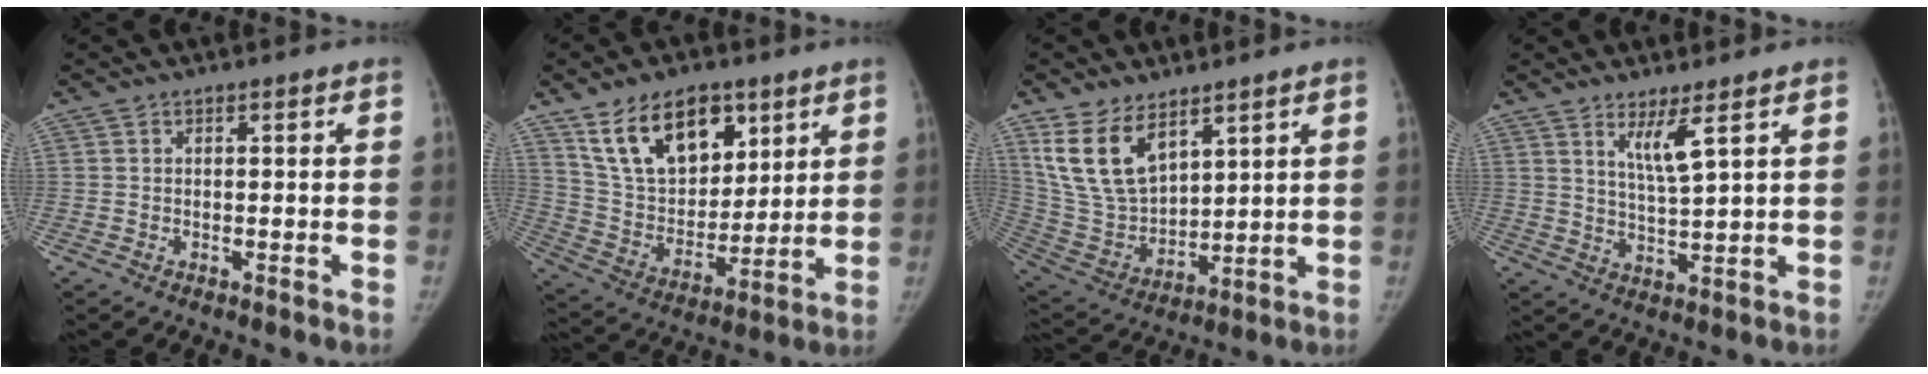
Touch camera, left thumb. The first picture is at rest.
{"total": 18.1, "force": [10.2, 10.7, 10.5], "torque": [-0.132, -0.043, 0.193]}
{"total": 14.1, "force": [8.1, 7.8, 8.6], "torque": [-0.142, -0.037, 0.183]}
{"total": 5.3, "force": [3.2, 0.2, 4.3], "torque": [-0.081, -0.038, 0.064]}